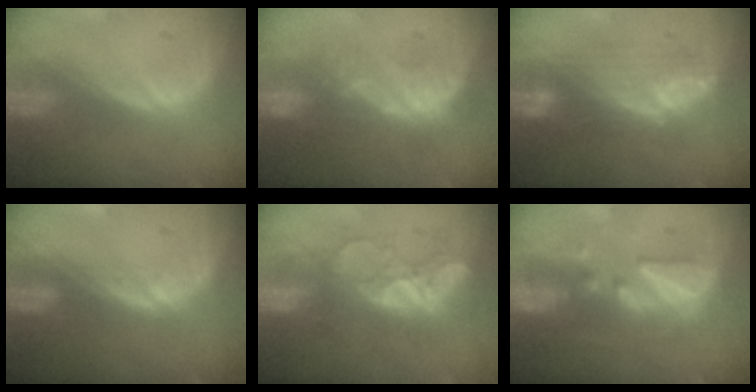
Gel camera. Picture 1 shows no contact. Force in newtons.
{"total": 9.1, "press": 8.4, "slide": 3.6}
{"total": 7.5, "press": 7.4, "slide": 1.4}
{"total": 1.0, "press": 1.0, "slide": 0.2}
{"total": 9.2, "press": 8.2, "slide": 4.3}
{"total": 7.8, "press": 7.6, "slide": 1.4}